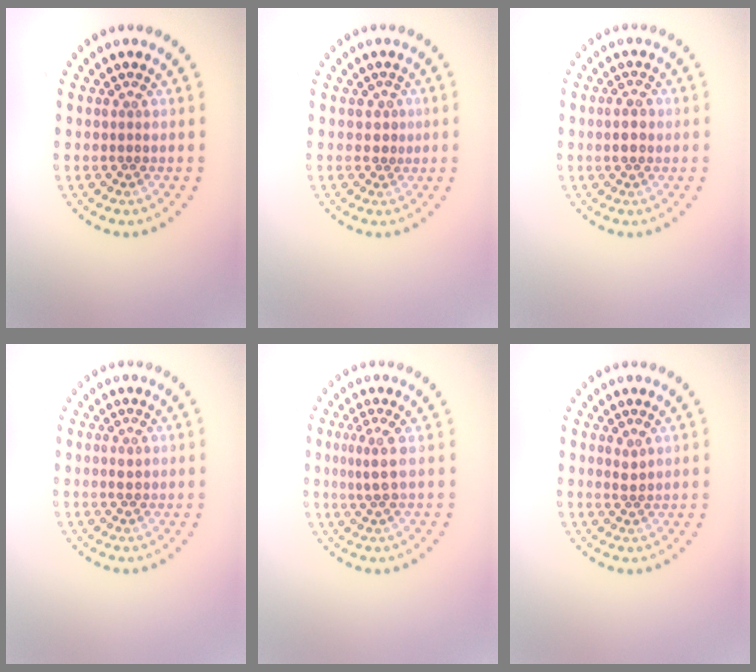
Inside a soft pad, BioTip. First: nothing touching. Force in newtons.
{"total": 1.2, "press": 1.0, "slide": 0.7}
{"total": 1.6, "press": 1.6, "slide": 0.1}
{"total": 0.9, "press": 0.9, "slide": 0.0}
{"total": 1.8, "press": 1.3, "slide": 1.3}
{"total": 1.1, "press": 1.0, "slide": 0.5}